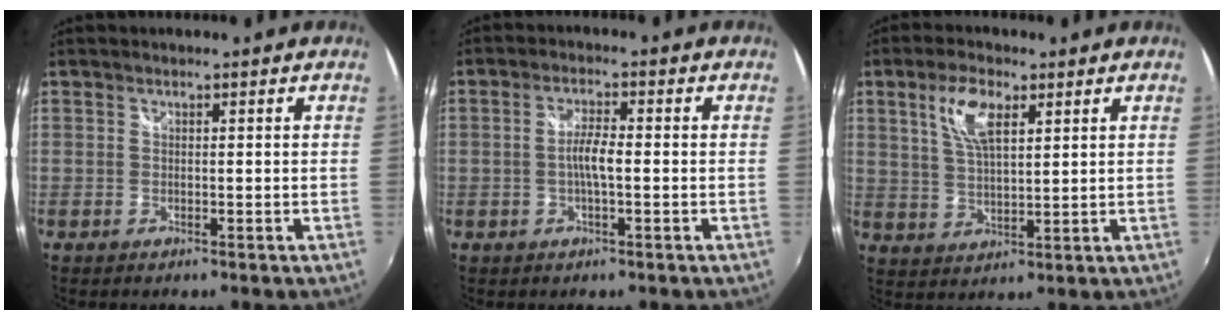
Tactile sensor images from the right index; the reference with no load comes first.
{"total": 3.8, "force": [-0.7, 0.6, 3.7], "torque": [-0.071, 0.004, -0.012]}
{"total": 7.8, "force": [3.5, 3.2, 6.1], "torque": [-0.118, 0.009, 0.070]}